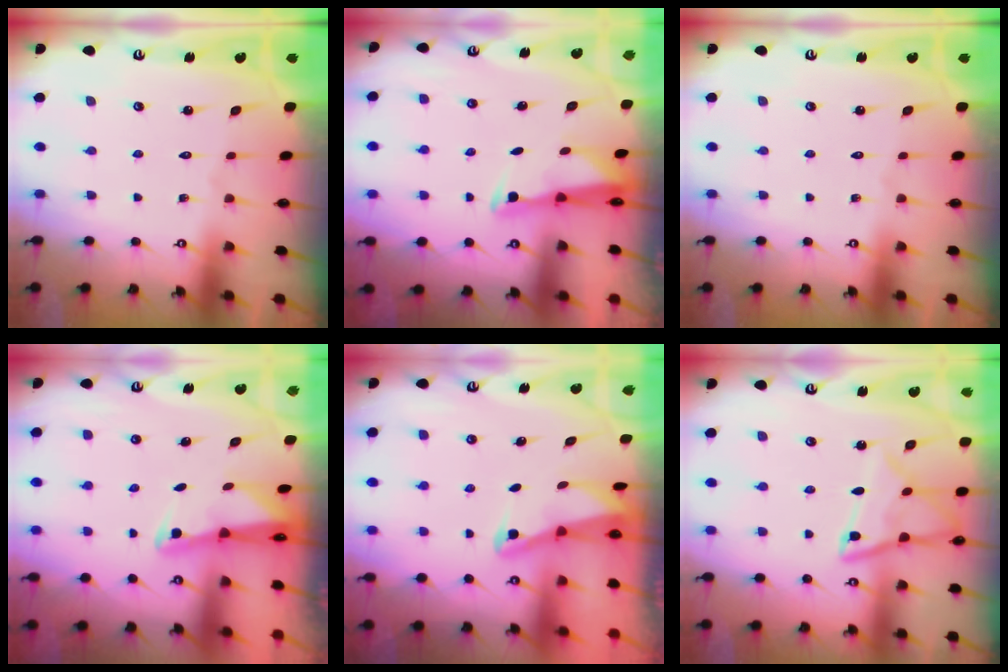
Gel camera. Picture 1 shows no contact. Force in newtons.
{"total": 2.9, "press": 2.8, "slide": 0.8}
{"total": 0.0}
{"total": 2.0, "press": 2.0, "slide": 0.3}
{"total": 2.1, "press": 2.1, "slide": 0.4}
{"total": 12.6, "press": 12.5, "slide": 1.2}